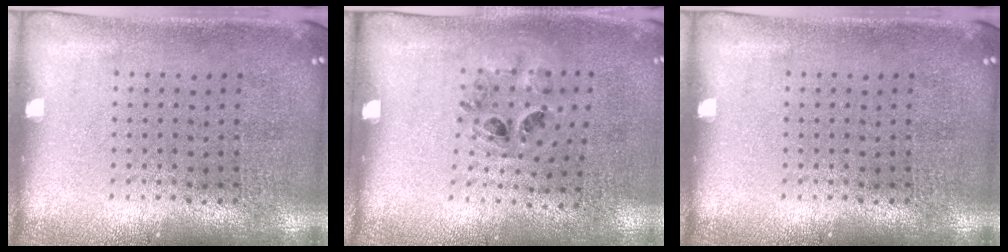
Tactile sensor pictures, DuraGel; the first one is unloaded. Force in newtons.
{"total": 1.1, "press": 0.9, "slide": 0.7}
{"total": 0.0}